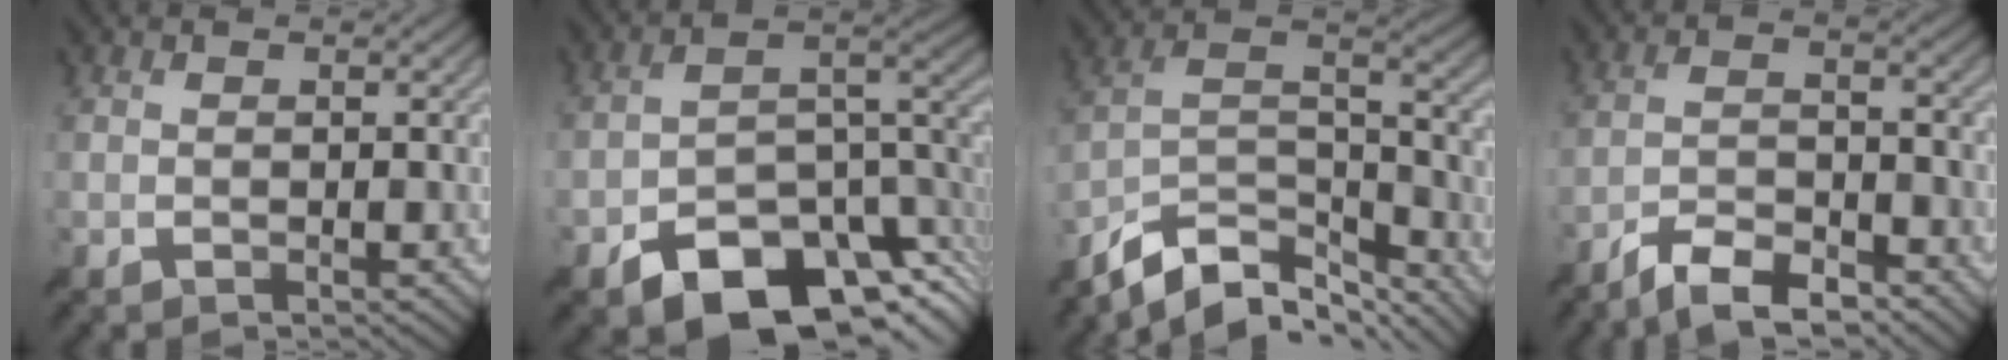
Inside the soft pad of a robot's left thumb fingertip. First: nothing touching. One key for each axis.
{"total": 14.3, "fx": -9.1, "fy": 6.5, "fz": 8.9, "tx": -0.147, "ty": -0.010, "tz": -0.153}
{"total": 11.6, "fx": -8.8, "fy": 4.9, "fz": 5.8, "tx": -0.124, "ty": 0.003, "tz": -0.164}
{"total": 7.1, "fx": -5.6, "fy": 1.8, "fz": 4.0, "tx": -0.078, "ty": 0.003, "tz": -0.111}